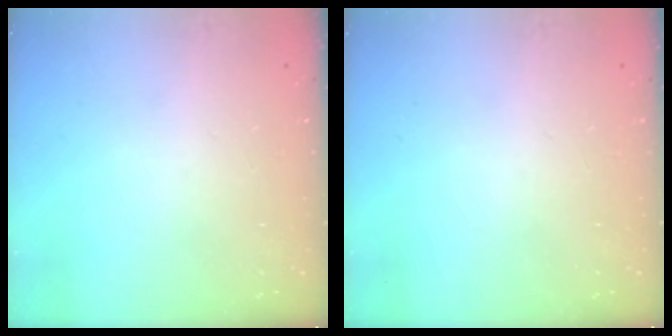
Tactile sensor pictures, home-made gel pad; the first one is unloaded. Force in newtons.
{"total": 0.0}